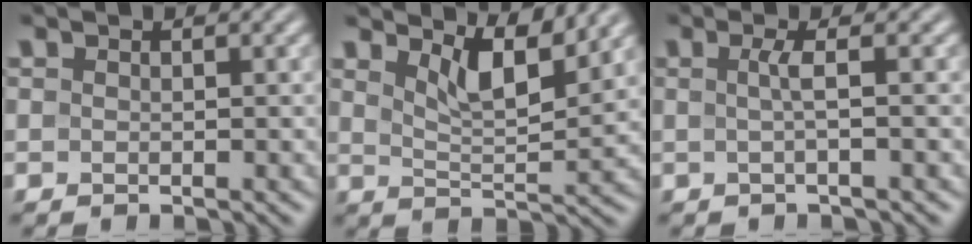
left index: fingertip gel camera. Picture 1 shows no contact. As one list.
[{"total": 4.3, "force": [3.0, 1.1, 2.8], "torque": [-0.060, -0.009, 0.049]}, {"total": 1.4, "force": [-0.1, 0.1, 1.4], "torque": [-0.032, 0.002, -0.004]}]